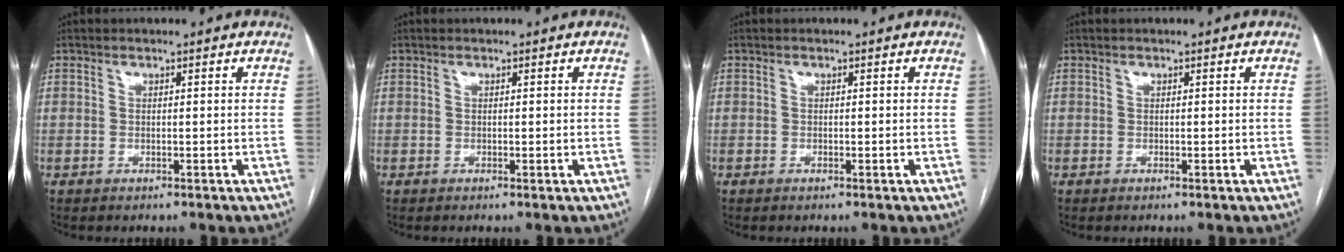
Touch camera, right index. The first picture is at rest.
{"total": 0.0}
{"total": 0.0}
{"total": 0.0}